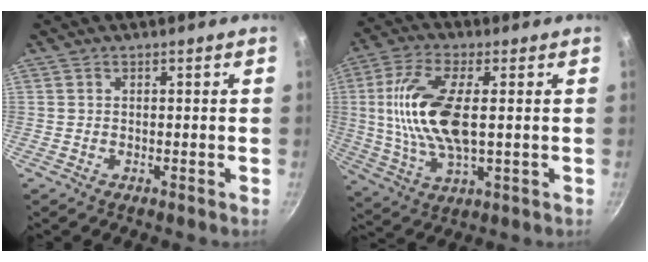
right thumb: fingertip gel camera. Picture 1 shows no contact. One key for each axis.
{"total": 15.7, "fx": 1.3, "fy": 6.5, "fz": 14.2, "tx": -0.300, "ty": -0.002, "tz": 0.028}